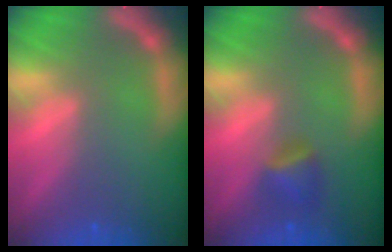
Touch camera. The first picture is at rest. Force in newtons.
{"total": 2.4}